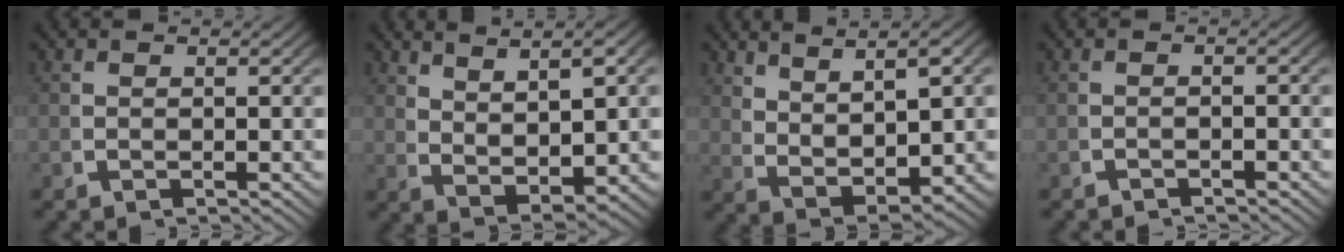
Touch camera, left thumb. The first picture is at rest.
{"total": 6.3, "force": [2.4, 3.1, 4.8], "torque": [-0.084, -0.008, 0.056]}
{"total": 7.6, "force": [2.1, 4.4, 5.8], "torque": [-0.114, -0.017, 0.052]}
{"total": 1.2, "force": [-1.2, 0.0, 0.2], "torque": [-0.002, -0.001, -0.022]}